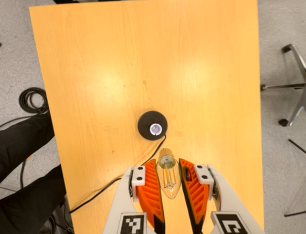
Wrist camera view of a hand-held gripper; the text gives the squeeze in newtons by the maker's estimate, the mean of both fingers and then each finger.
{"total": 12.4, "left": 13.8, "right": 11.0}